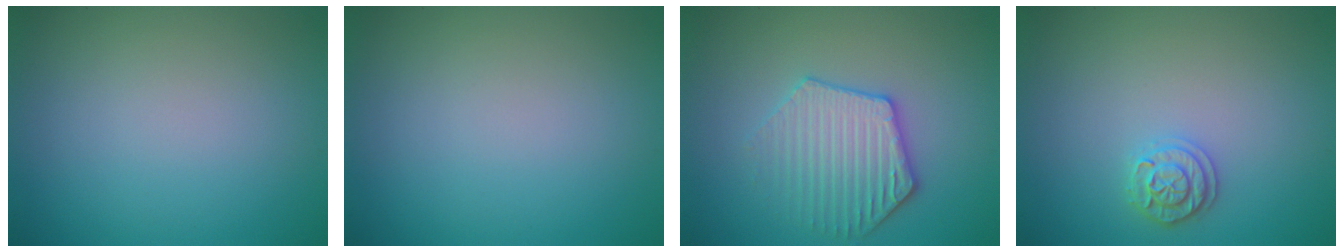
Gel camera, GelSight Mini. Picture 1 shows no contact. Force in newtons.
{"total": 0.0}
{"total": 3.5, "press": 3.4, "slide": 0.8}
{"total": 1.9, "press": 1.9, "slide": 0.3}